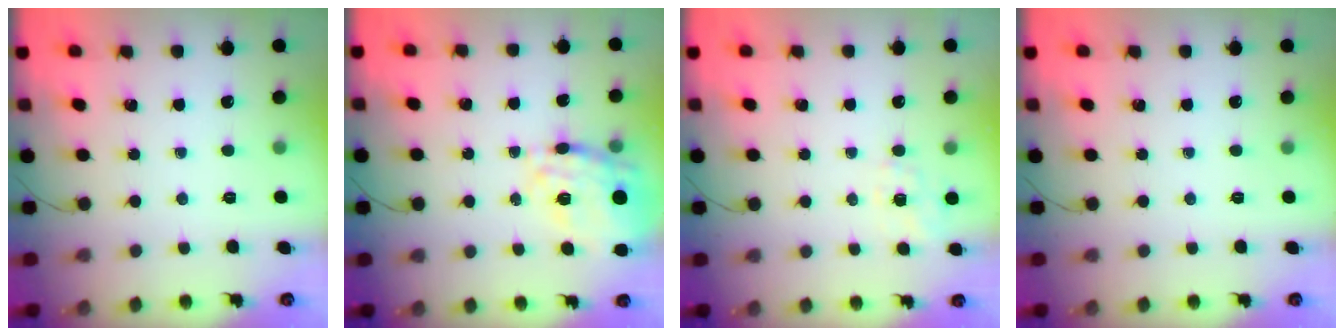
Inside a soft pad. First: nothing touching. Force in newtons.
{"total": 20.5, "press": 20.2, "slide": 3.8}
{"total": 5.2, "press": 4.9, "slide": 1.6}
{"total": 0.0}